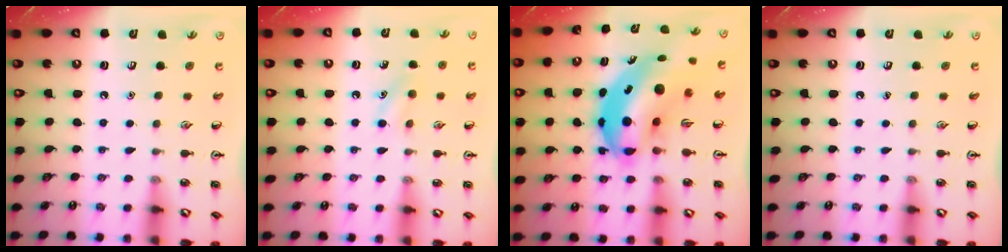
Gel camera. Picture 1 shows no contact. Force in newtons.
{"total": 7.4, "press": 7.0, "slide": 2.3}
{"total": 12.1, "press": 11.7, "slide": 3.1}
{"total": 0.0}